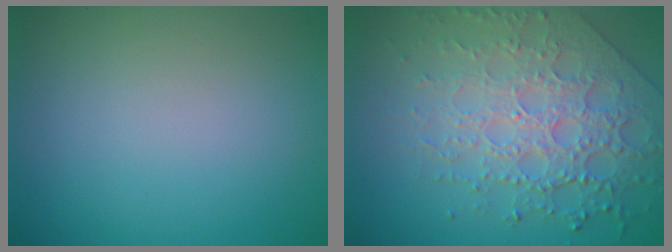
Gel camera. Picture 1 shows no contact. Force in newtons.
{"total": 7.6, "press": 5.5, "slide": 5.2}